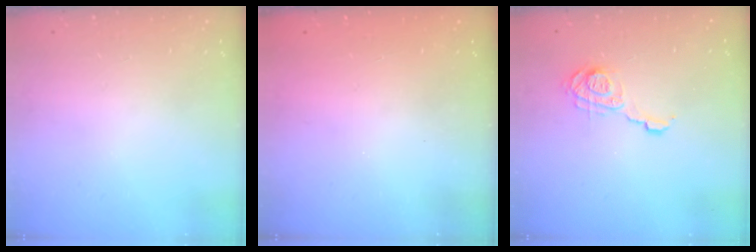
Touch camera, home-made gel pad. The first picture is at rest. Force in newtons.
{"total": 2.3, "press": 2.2, "slide": 0.8}
{"total": 9.6, "press": 9.6, "slide": 0.5}